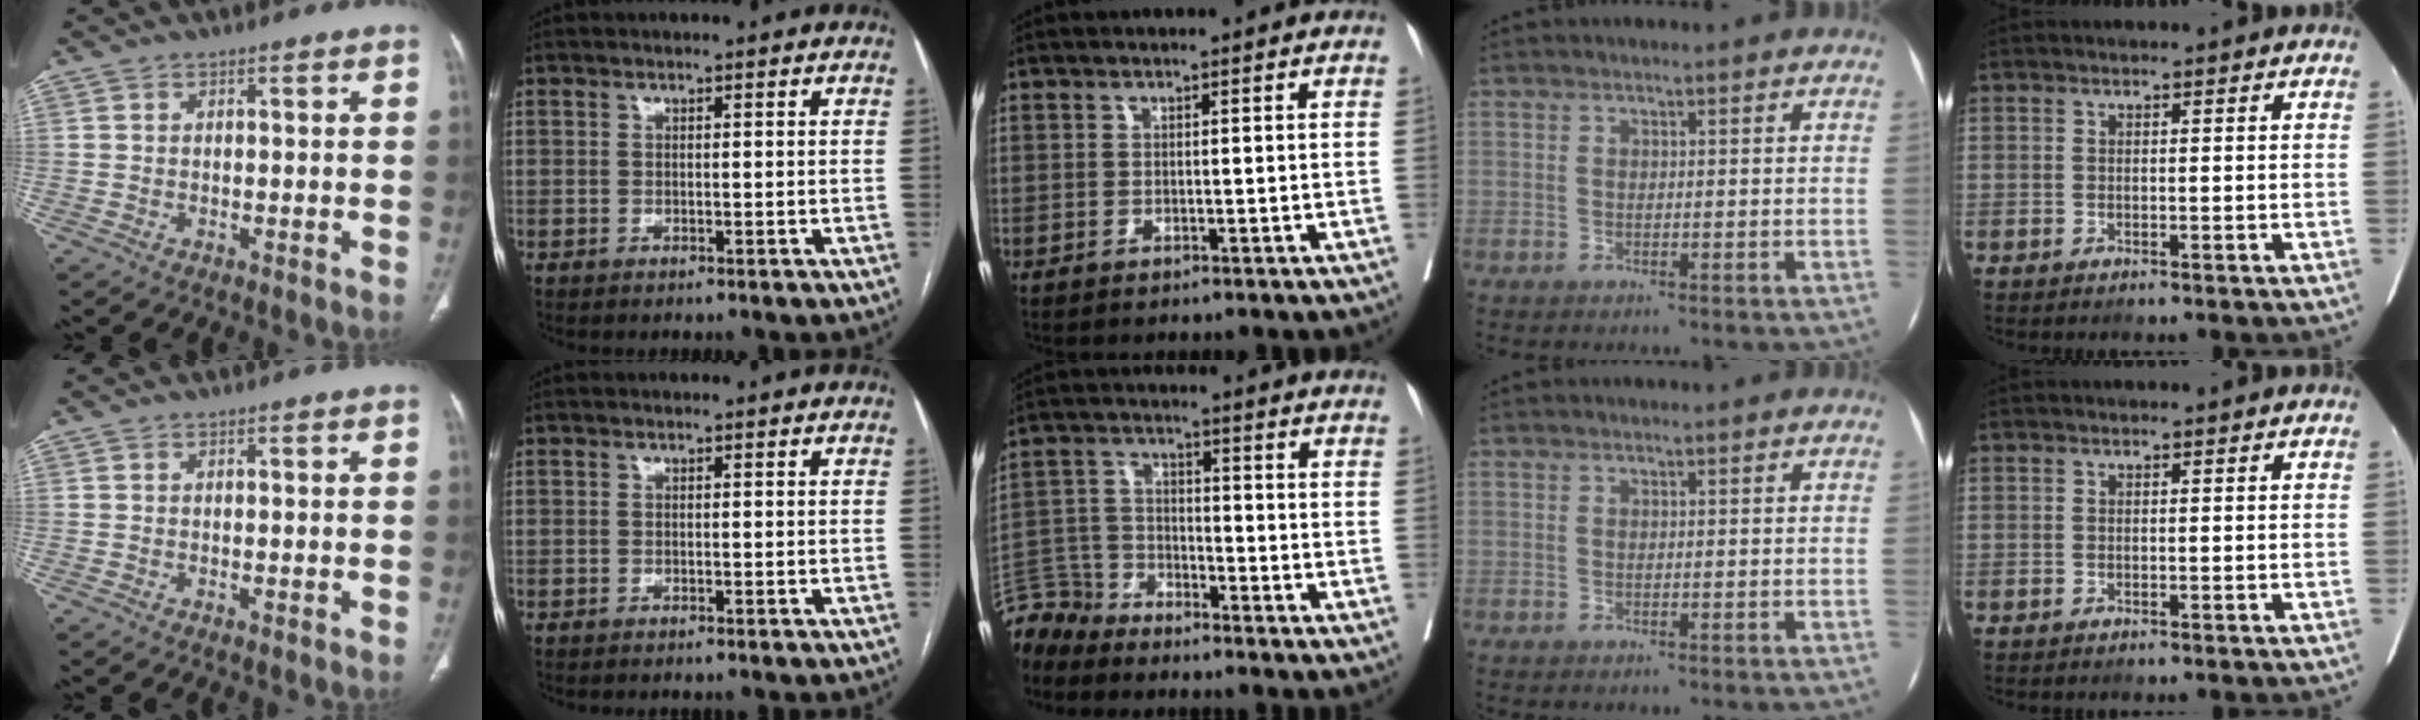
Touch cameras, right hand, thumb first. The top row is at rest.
{"middle": {"total": 6.2, "force": [-6.0, 1.0, -1.1], "torque": [0.019, 0.008, -0.122]}}